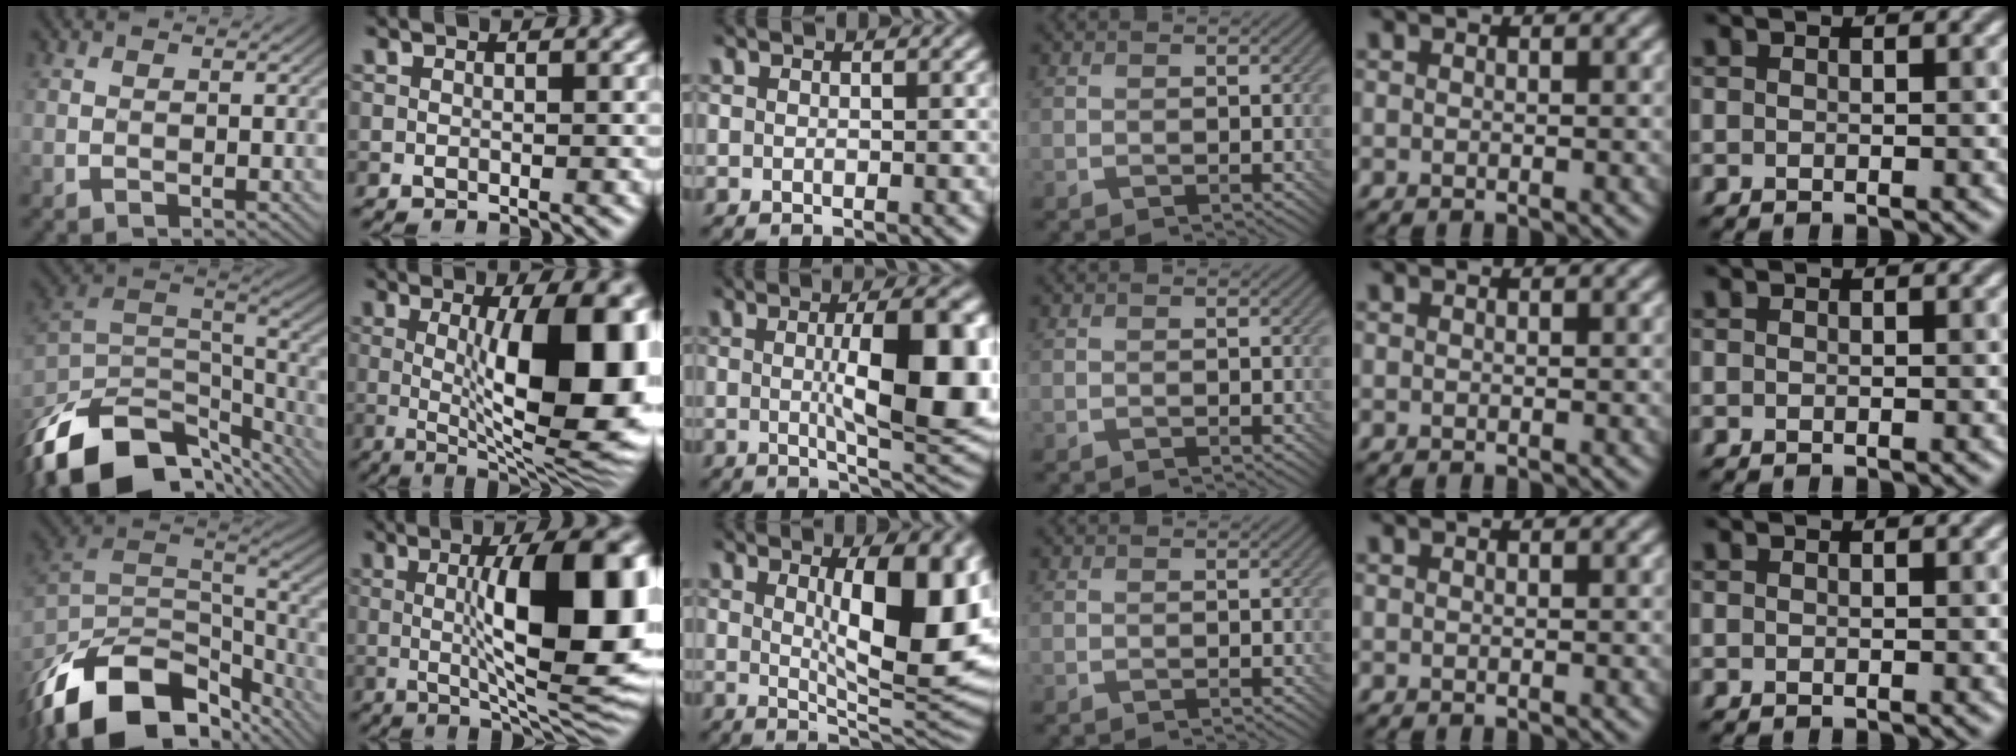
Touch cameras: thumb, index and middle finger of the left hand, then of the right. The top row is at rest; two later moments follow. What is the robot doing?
{"motion": "insert", "object": "bottle cap"}